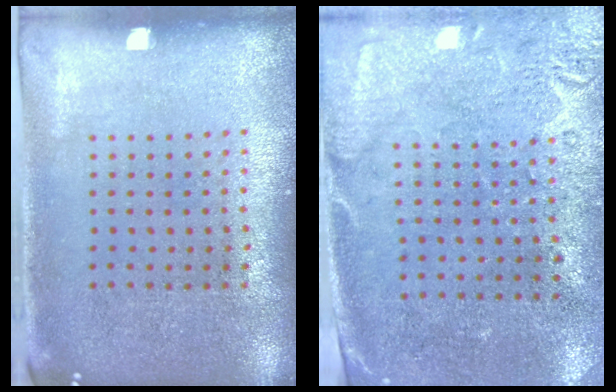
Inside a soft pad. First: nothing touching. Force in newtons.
{"total": 2.7, "press": 2.2, "slide": 1.6}